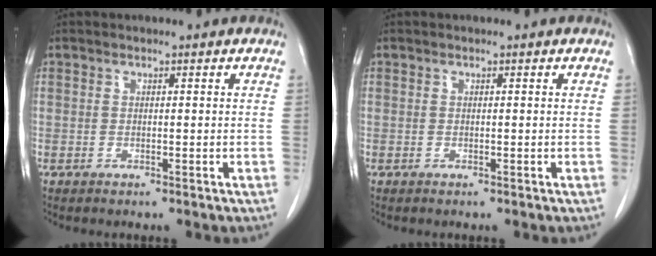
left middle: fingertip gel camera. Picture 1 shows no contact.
{"total": 0.0}